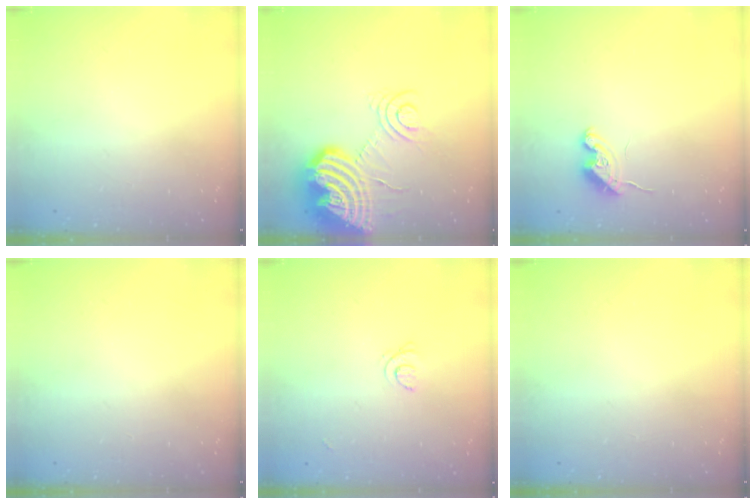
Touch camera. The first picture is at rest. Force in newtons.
{"total": 16.4, "press": 16.3, "slide": 2.5}
{"total": 5.9, "press": 5.9, "slide": 0.9}
{"total": 0.0}
{"total": 3.4, "press": 3.4, "slide": 0.5}
{"total": 0.0}